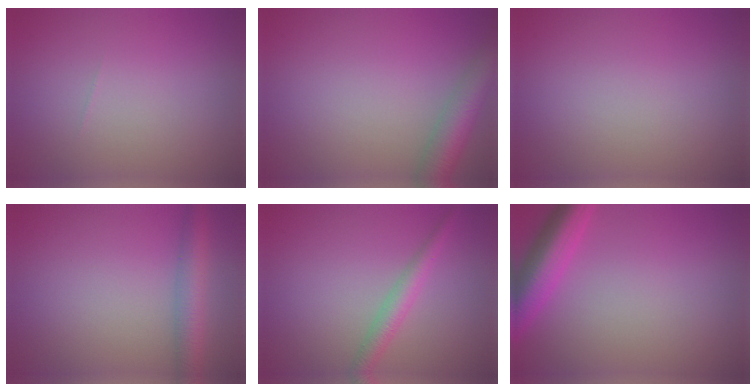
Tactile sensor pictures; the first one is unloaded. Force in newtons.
{"total": 4.9, "press": 4.9, "slide": 0.2}
{"total": 0.0}
{"total": 3.5, "press": 3.5, "slide": 0.1}
{"total": 2.5, "press": 2.5, "slide": 0.1}
{"total": 5.5, "press": 5.5, "slide": 0.3}